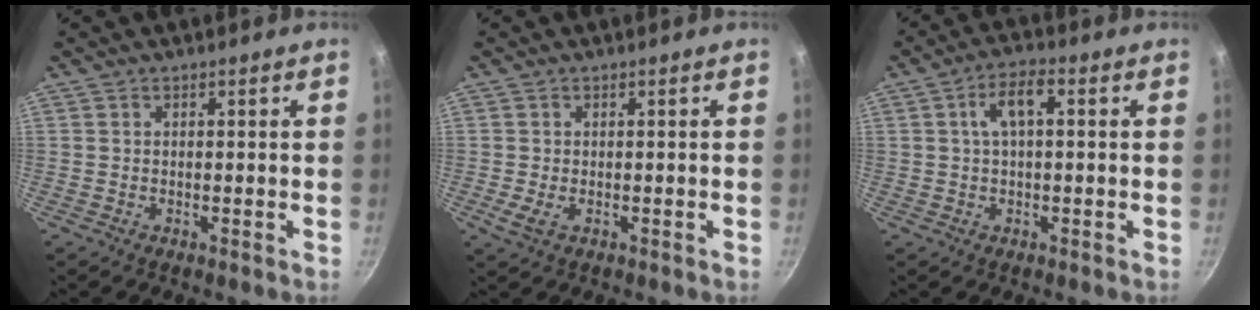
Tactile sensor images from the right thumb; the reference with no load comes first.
{"total": 2.4, "force": [-0.6, 1.2, 2.0], "torque": [-0.044, -0.004, -0.010]}
{"total": 5.7, "force": [1.0, 2.5, 5.0], "torque": [-0.093, 0.021, 0.014]}